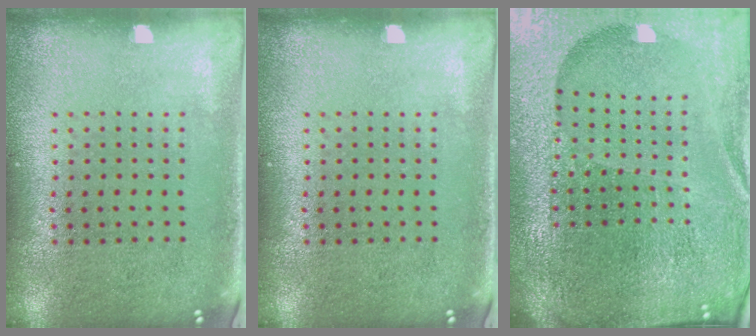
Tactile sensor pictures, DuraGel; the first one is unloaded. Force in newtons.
{"total": 0.0}
{"total": 5.6, "press": 5.1, "slide": 2.3}